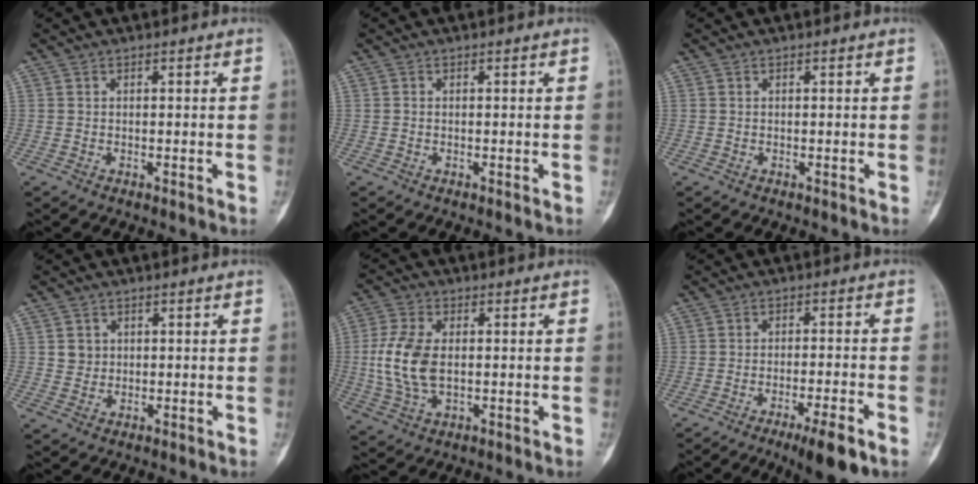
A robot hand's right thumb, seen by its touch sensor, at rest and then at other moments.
{"total": 0.0}
{"total": 0.0}
{"total": 2.4, "force": [0.6, 2.2, 0.6], "torque": [0.003, -0.001, 0.011]}
{"total": 10.3, "force": [-0.1, 5.9, 8.4], "torque": [-0.185, 0.003, -0.002]}
{"total": 8.1, "force": [-4.8, 1.1, 6.4], "torque": [-0.101, 0.010, -0.072]}